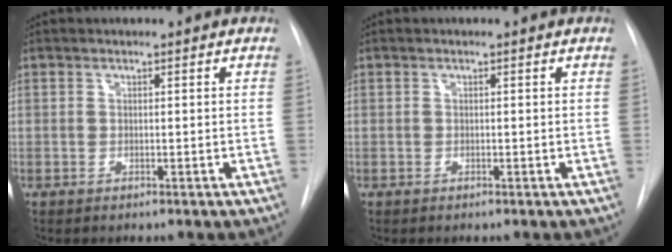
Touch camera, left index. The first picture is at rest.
{"total": 0.0}